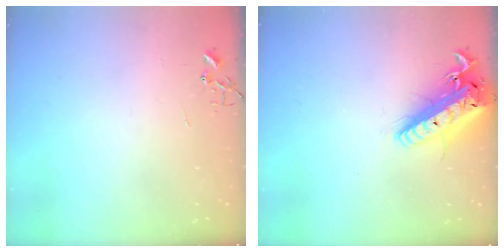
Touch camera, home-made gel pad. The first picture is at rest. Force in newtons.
{"total": 20.4, "press": 20.0, "slide": 4.2}